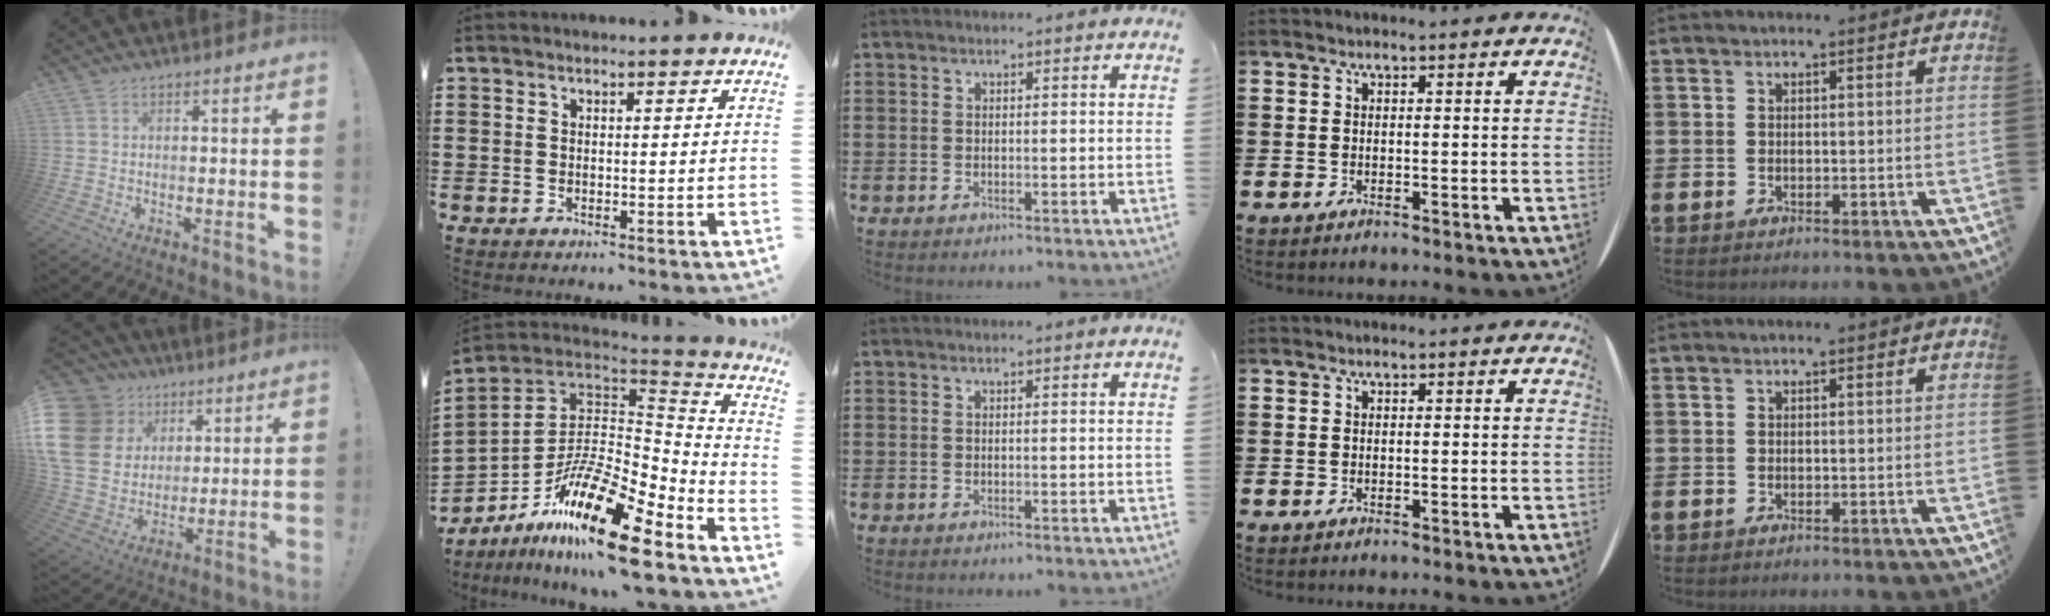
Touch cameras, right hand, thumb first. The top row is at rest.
{"thumb": {"total": 18.5, "force": [6.7, 14.8, 8.9], "torque": [-0.165, -0.026, 0.148]}, "index": {"total": 18.9, "force": [-12.2, 4.7, 13.7], "torque": [-0.246, 0.037, -0.219]}}